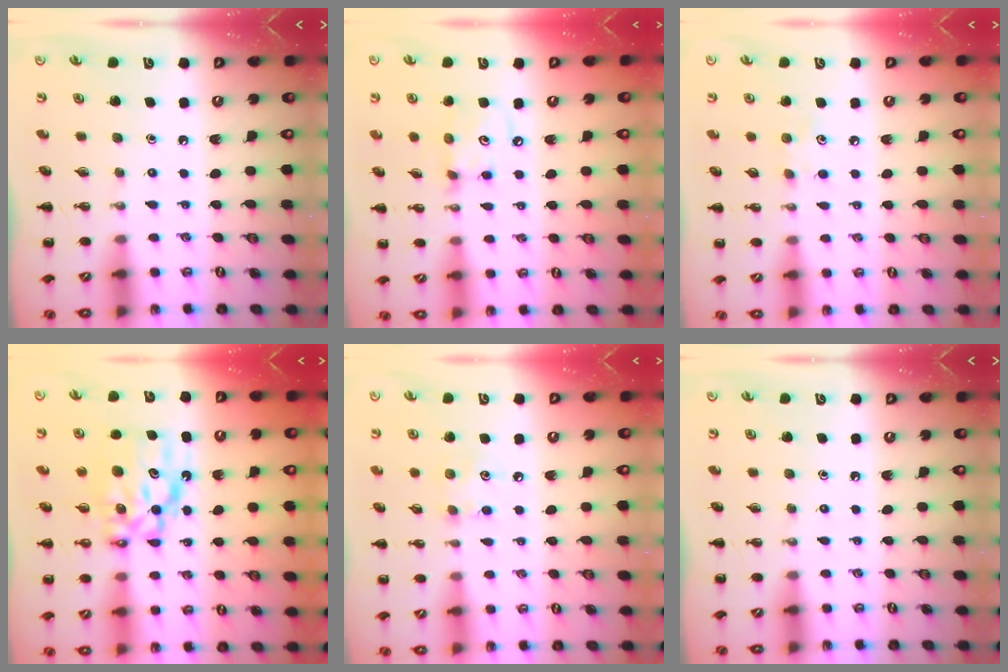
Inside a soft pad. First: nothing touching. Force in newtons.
{"total": 5.7, "press": 5.7, "slide": 0.5}
{"total": 6.3, "press": 6.1, "slide": 1.8}
{"total": 9.0, "press": 8.7, "slide": 2.4}
{"total": 6.9, "press": 6.8, "slide": 1.5}
{"total": 0.0}